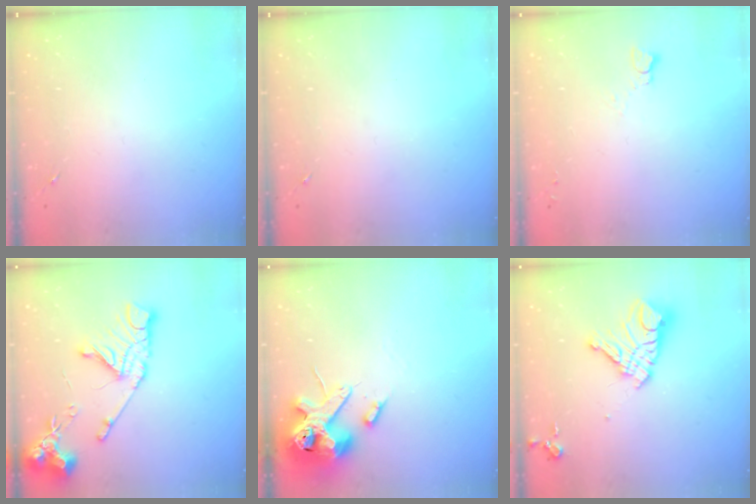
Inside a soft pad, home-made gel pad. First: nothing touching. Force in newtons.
{"total": 0.0}
{"total": 2.5, "press": 2.5, "slide": 0.2}
{"total": 16.4, "press": 16.3, "slide": 1.9}
{"total": 14.2, "press": 14.0, "slide": 2.3}
{"total": 15.7, "press": 15.6, "slide": 1.8}